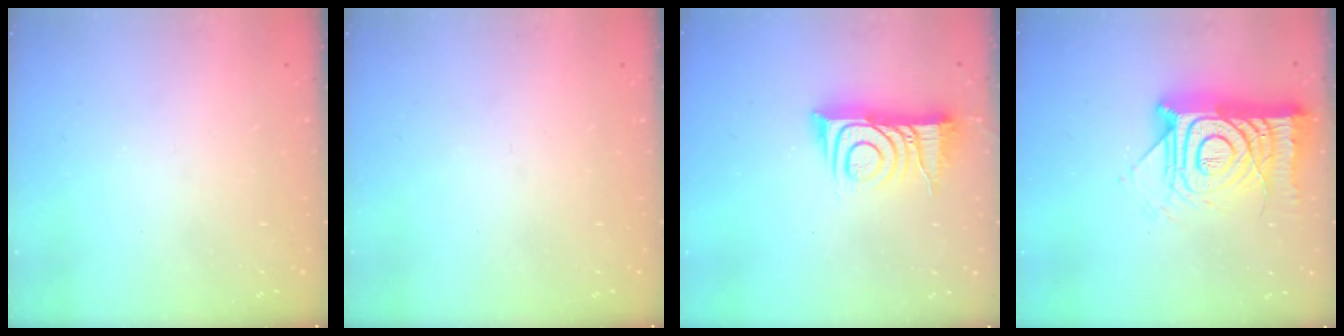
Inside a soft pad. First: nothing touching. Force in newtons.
{"total": 0.0}
{"total": 11.2, "press": 11.2, "slide": 0.1}
{"total": 18.3, "press": 18.2, "slide": 1.5}